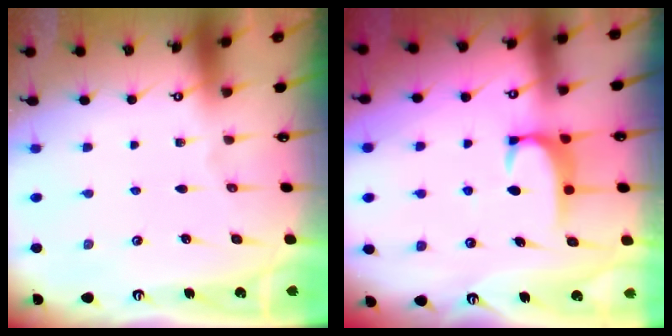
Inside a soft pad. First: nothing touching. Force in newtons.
{"total": 2.0, "press": 2.0, "slide": 0.6}